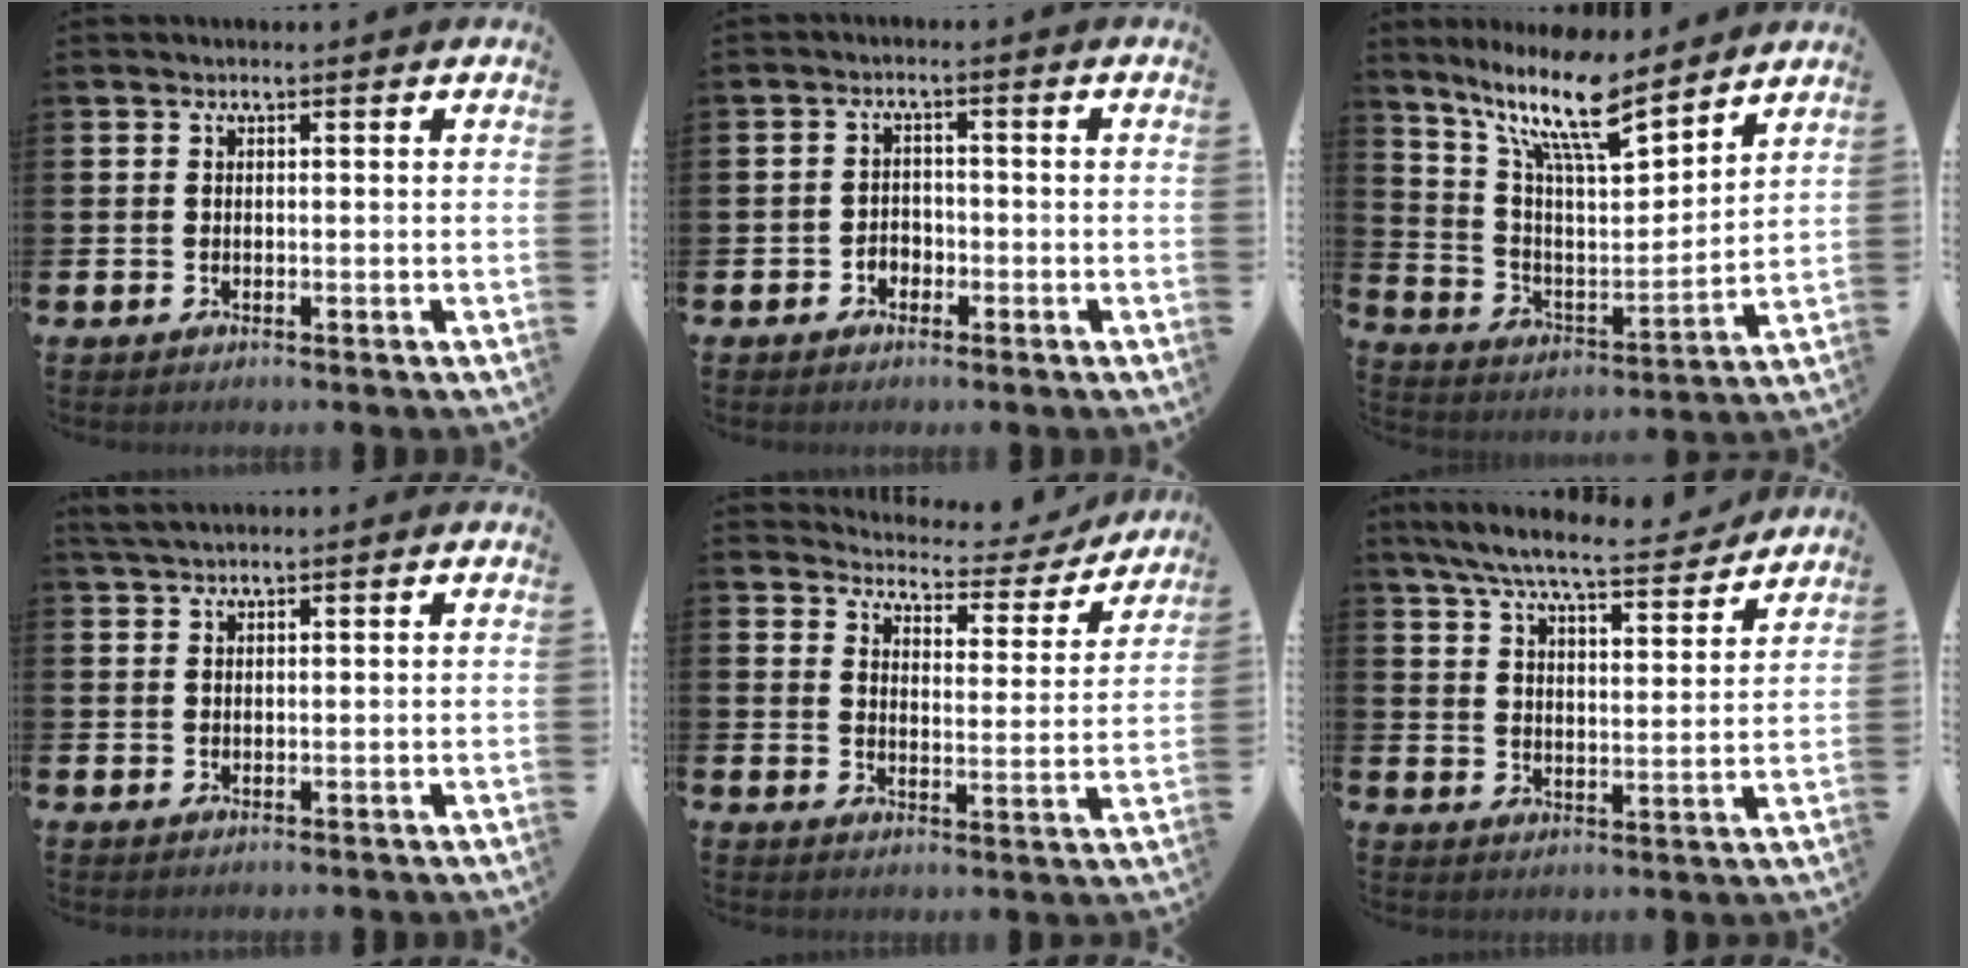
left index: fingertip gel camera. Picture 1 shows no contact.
{"total": 2.0, "force": [-1.3, 1.5, 0.5], "torque": [-0.012, 0.004, -0.029]}
{"total": 12.8, "force": [10.1, 2.9, 7.3], "torque": [-0.166, -0.057, 0.172]}
{"total": 2.0, "force": [1.7, 0.4, 0.9], "torque": [-0.018, 0.004, 0.031]}
{"total": 4.1, "force": [4.0, 1.0, 0.4], "torque": [-0.018, -0.041, 0.059]}
{"total": 7.9, "force": [7.3, 0.8, 3.0], "torque": [-0.081, -0.045, 0.125]}